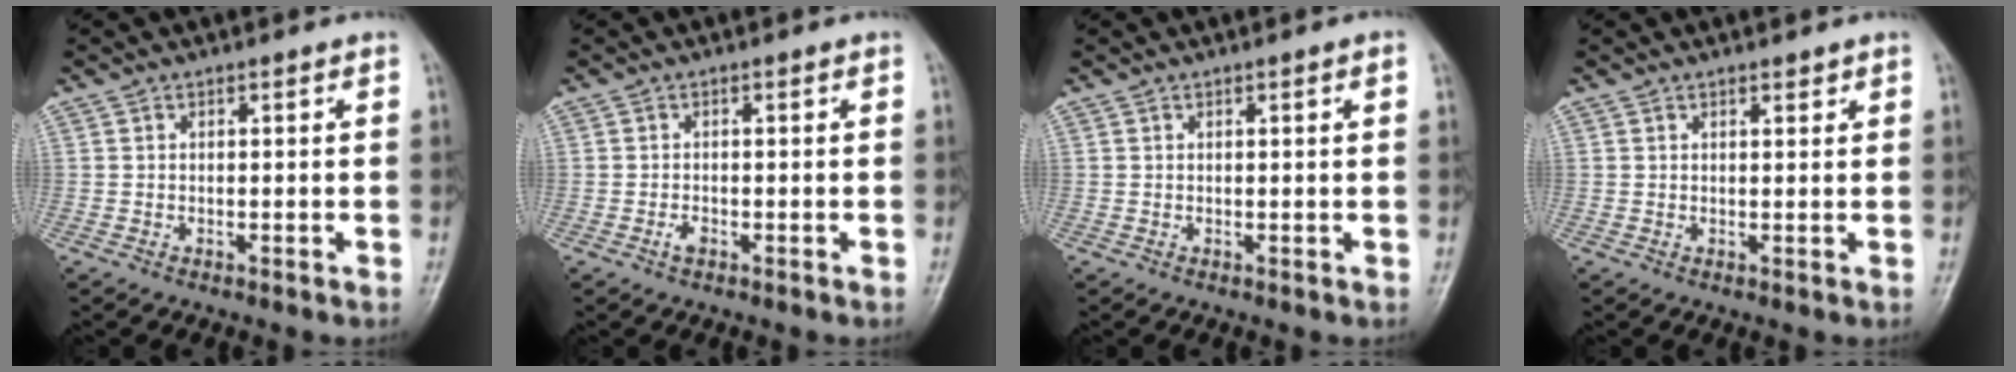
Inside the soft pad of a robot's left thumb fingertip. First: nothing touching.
{"total": 1.2, "force": [-0.6, 0.7, 0.8], "torque": [-0.018, 0.002, -0.013]}
{"total": 1.1, "force": [0.4, 0.0, 1.0], "torque": [-0.018, 0.001, 0.005]}
{"total": 1.2, "force": [1.0, 0.4, 0.6], "torque": [-0.005, -0.006, 0.014]}